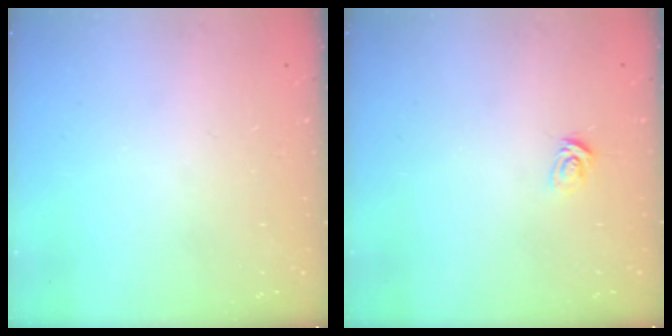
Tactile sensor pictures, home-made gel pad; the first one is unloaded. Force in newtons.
{"total": 3.7, "press": 3.7, "slide": 0.2}